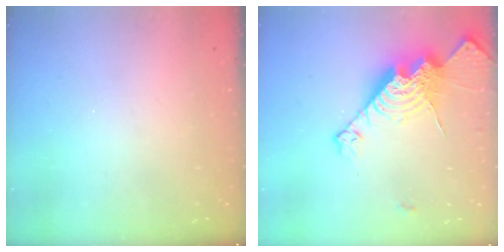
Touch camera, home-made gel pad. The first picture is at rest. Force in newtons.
{"total": 18.4, "press": 18.4, "slide": 1.4}